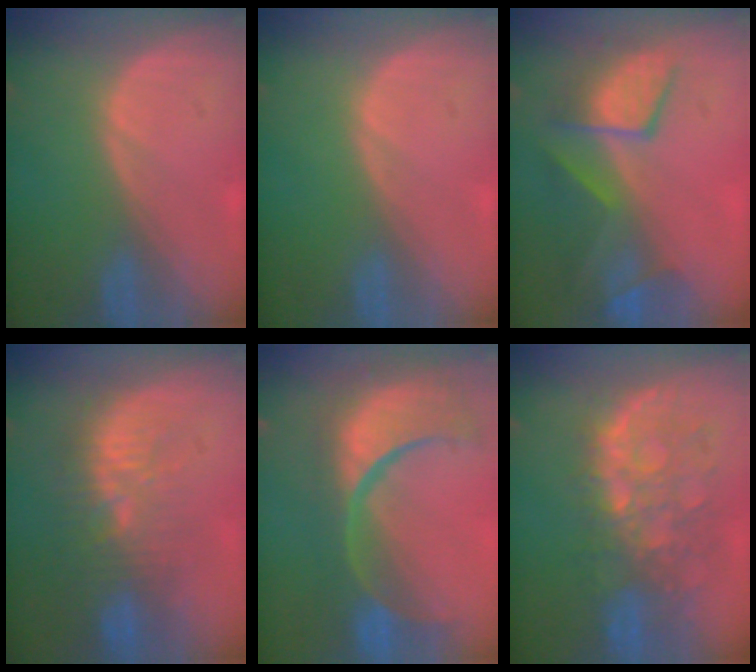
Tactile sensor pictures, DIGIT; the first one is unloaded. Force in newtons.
{"total": 0.0}
{"total": 8.6, "press": 8.2, "slide": 2.6}
{"total": 9.7, "press": 9.1, "slide": 3.4}
{"total": 13.9, "press": 11.0, "slide": 8.5}
{"total": 10.4, "press": 9.4, "slide": 4.6}